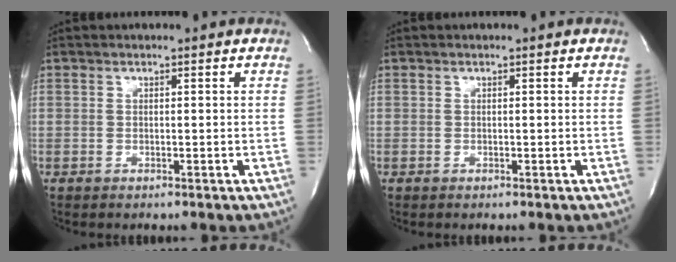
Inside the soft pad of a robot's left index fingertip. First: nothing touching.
{"total": 0.0}